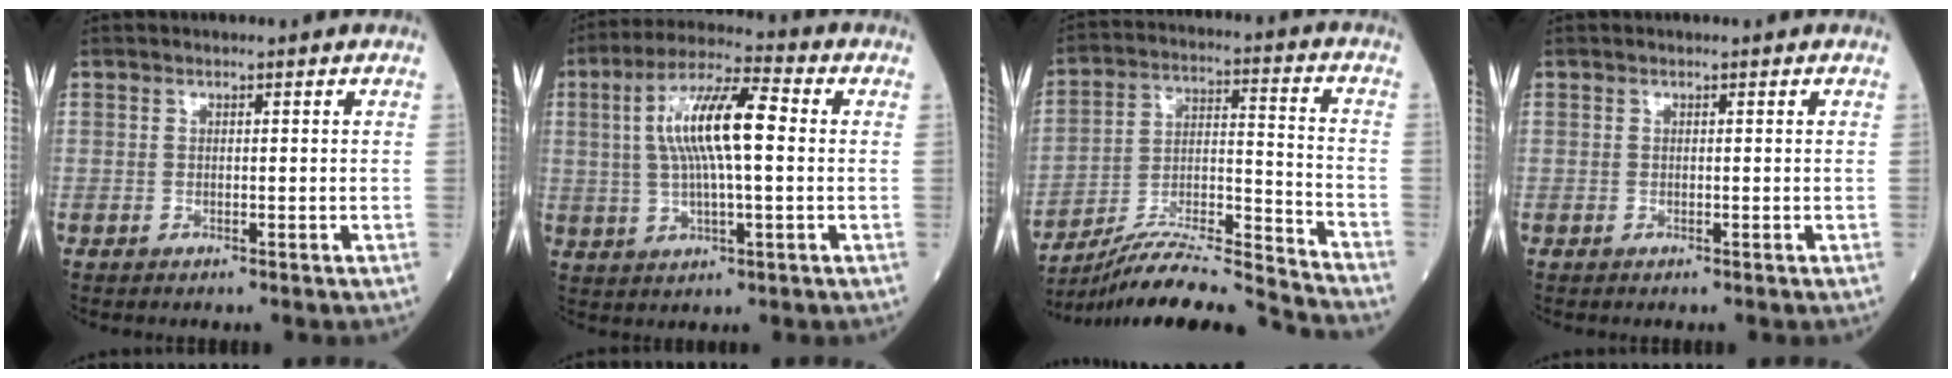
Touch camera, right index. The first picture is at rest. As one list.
[{"total": 11.8, "force": [1.5, 2.4, 11.5], "torque": [-0.219, 0.023, 0.026]}, {"total": 17.5, "force": [-16.6, -1.5, 5.2], "torque": [-0.095, 0.009, -0.284]}, {"total": 0.0}]